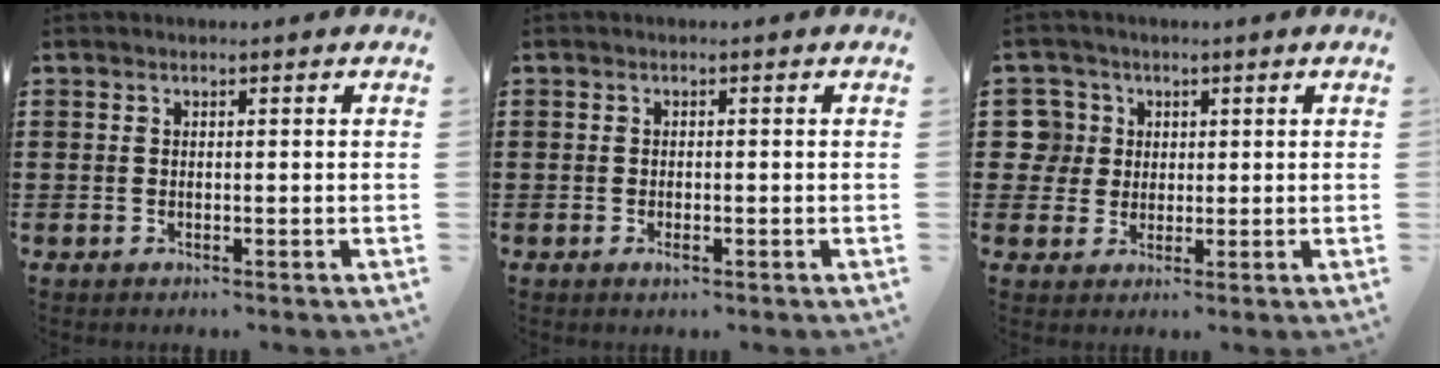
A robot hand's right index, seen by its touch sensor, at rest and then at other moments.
{"total": 0.8, "force": [-0.5, 0.2, 0.5], "torque": [-0.009, -0.005, -0.007]}
{"total": 4.9, "force": [1.0, 4.8, 0.6], "torque": [-0.043, 0.014, 0.016]}